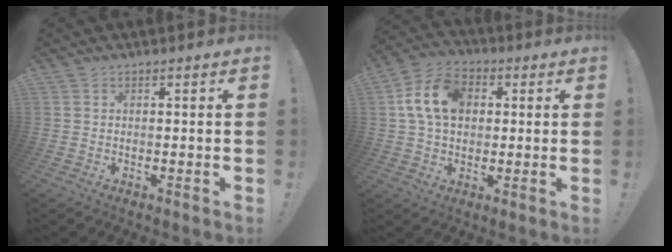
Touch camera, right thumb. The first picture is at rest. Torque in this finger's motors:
{"motor_torque": [0.81, 0.82, 0.28, -0.08, 0.38]}